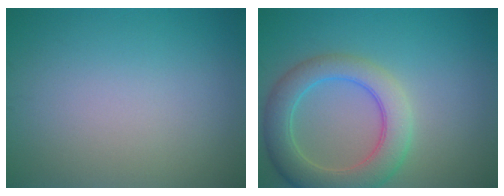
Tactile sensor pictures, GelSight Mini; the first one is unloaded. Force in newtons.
{"total": 6.1, "press": 6.0, "slide": 0.6}